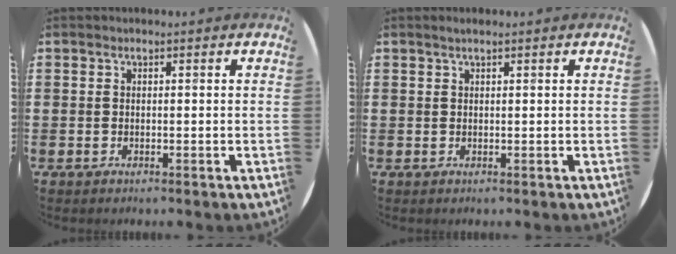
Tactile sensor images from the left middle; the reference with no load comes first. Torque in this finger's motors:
{"motor_torque": [0.17, -0.10, 0.00, 0.00]}